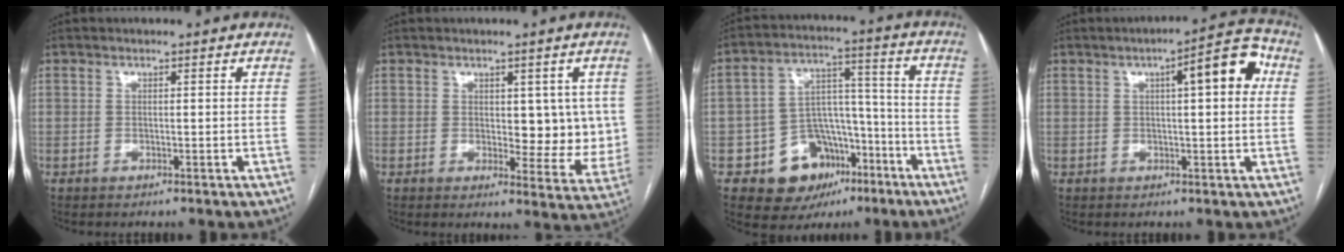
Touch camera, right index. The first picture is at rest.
{"total": 7.5, "force": [1.3, 4.0, 6.2], "torque": [-0.057, -0.003, 0.022]}
{"total": 12.6, "force": [-6.6, 9.1, 5.7], "torque": [-0.075, 0.044, -0.090]}
{"total": 8.7, "force": [2.3, 1.8, 8.2], "torque": [-0.111, 0.028, 0.025]}